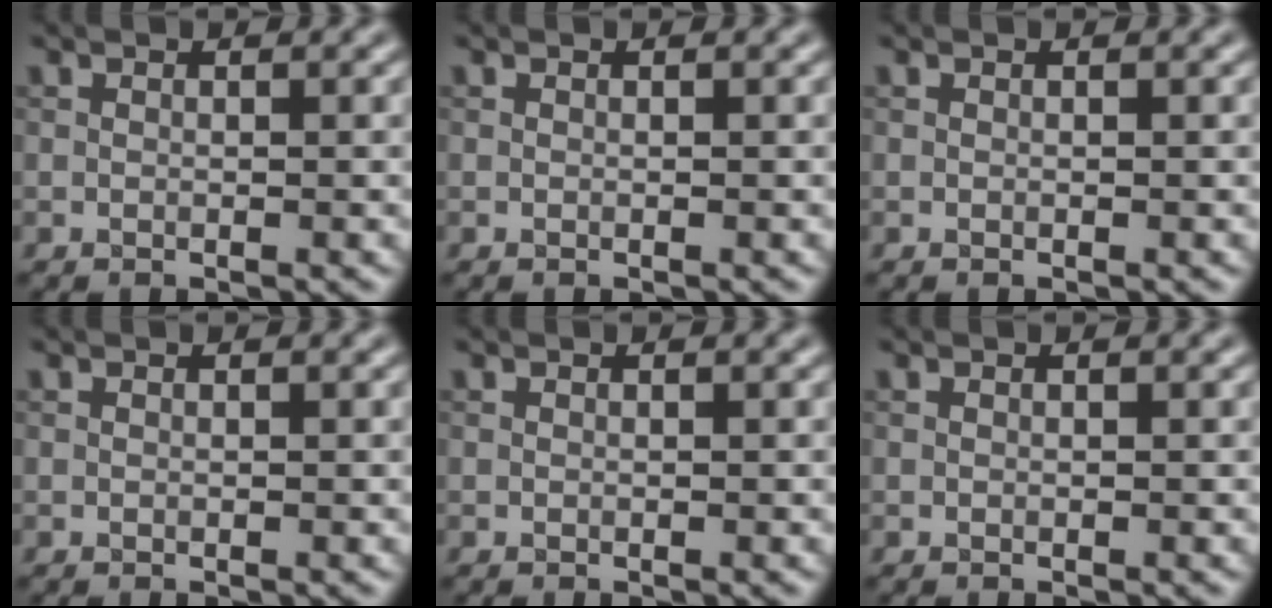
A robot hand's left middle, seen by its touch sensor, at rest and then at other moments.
{"total": 0.0}
{"total": 0.0}
{"total": 0.0}
{"total": 0.0}
{"total": 0.0}